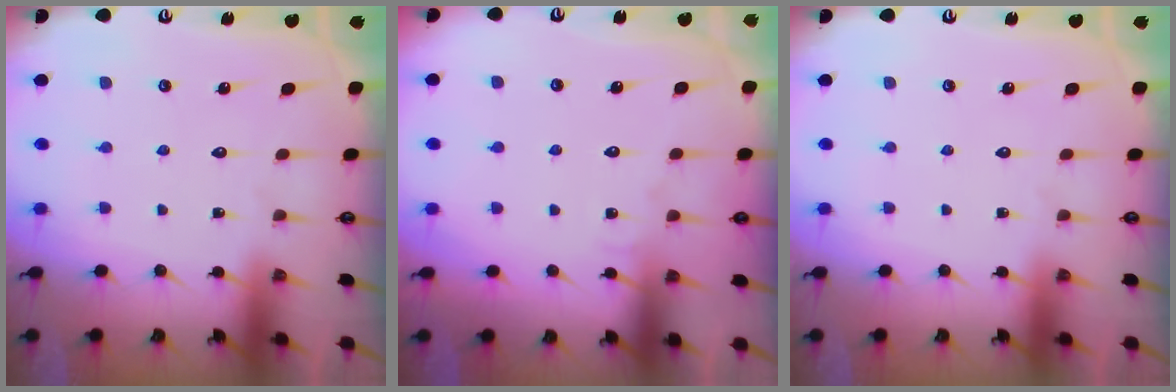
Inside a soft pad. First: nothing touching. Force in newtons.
{"total": 4.7, "press": 4.6, "slide": 0.4}
{"total": 0.0}